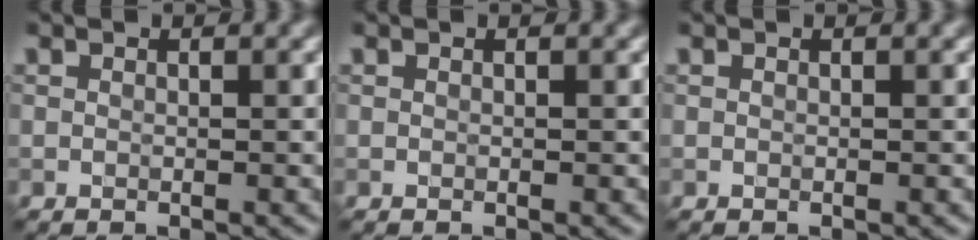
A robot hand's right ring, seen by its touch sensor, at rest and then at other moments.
{"total": 0.0}
{"total": 0.0}